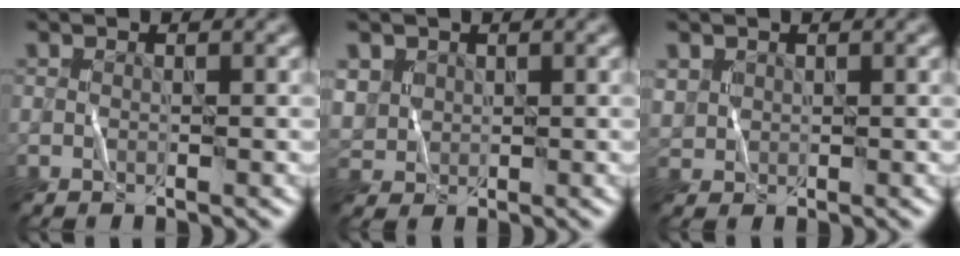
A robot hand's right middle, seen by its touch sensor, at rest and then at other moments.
{"total": 1.5, "force": [0.9, 1.1, -0.5], "torque": [-0.016, 0.003, 0.030]}
{"total": 0.9, "force": [0.5, 0.4, -0.5], "torque": [-0.008, 0.000, 0.027]}